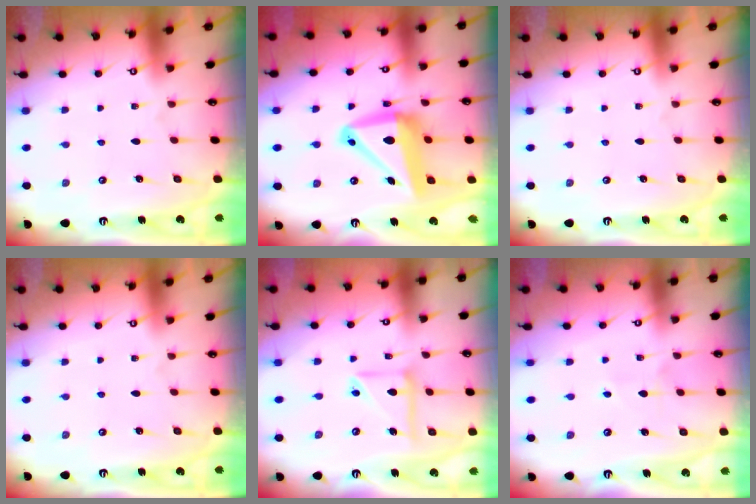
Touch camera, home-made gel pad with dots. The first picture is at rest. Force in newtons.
{"total": 14.9, "press": 14.7, "slide": 2.6}
{"total": 0.0}
{"total": 0.0}
{"total": 12.5, "press": 12.4, "slide": 1.5}
{"total": 4.4, "press": 4.3, "slide": 0.6}